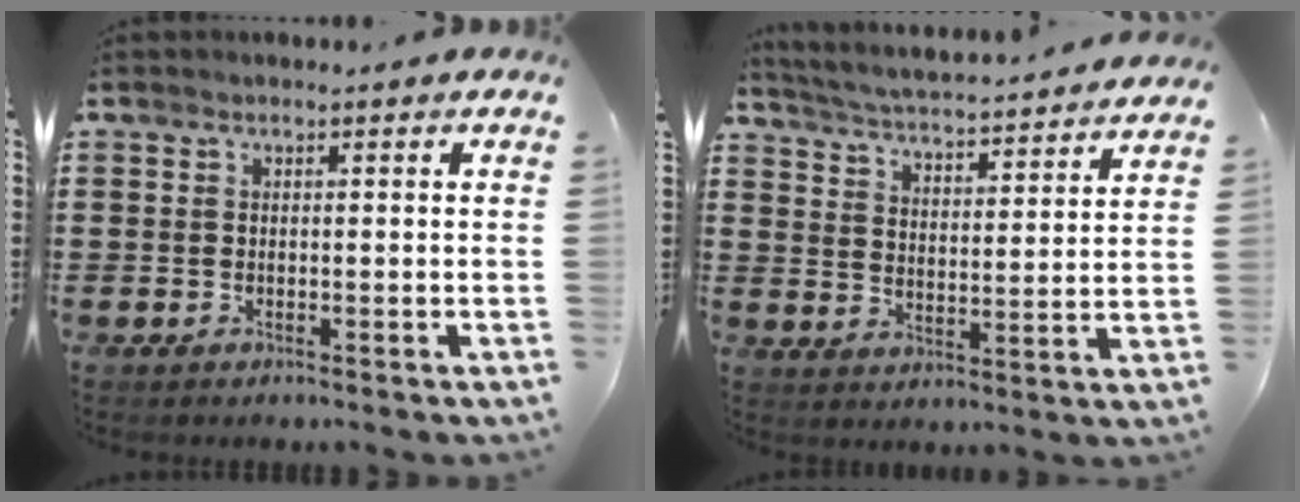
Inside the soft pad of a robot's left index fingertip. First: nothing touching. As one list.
[{"total": 3.7, "force": [3.6, -0.8, 0.6], "torque": [-0.034, -0.039, 0.052]}]